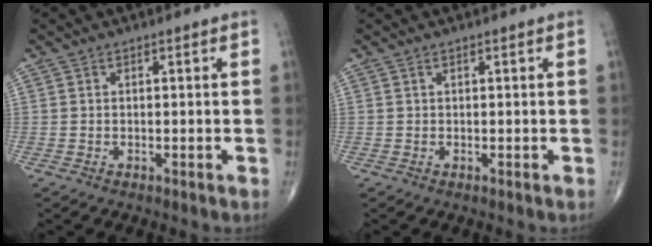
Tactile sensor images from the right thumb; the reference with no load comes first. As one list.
[{"total": 0.0}]